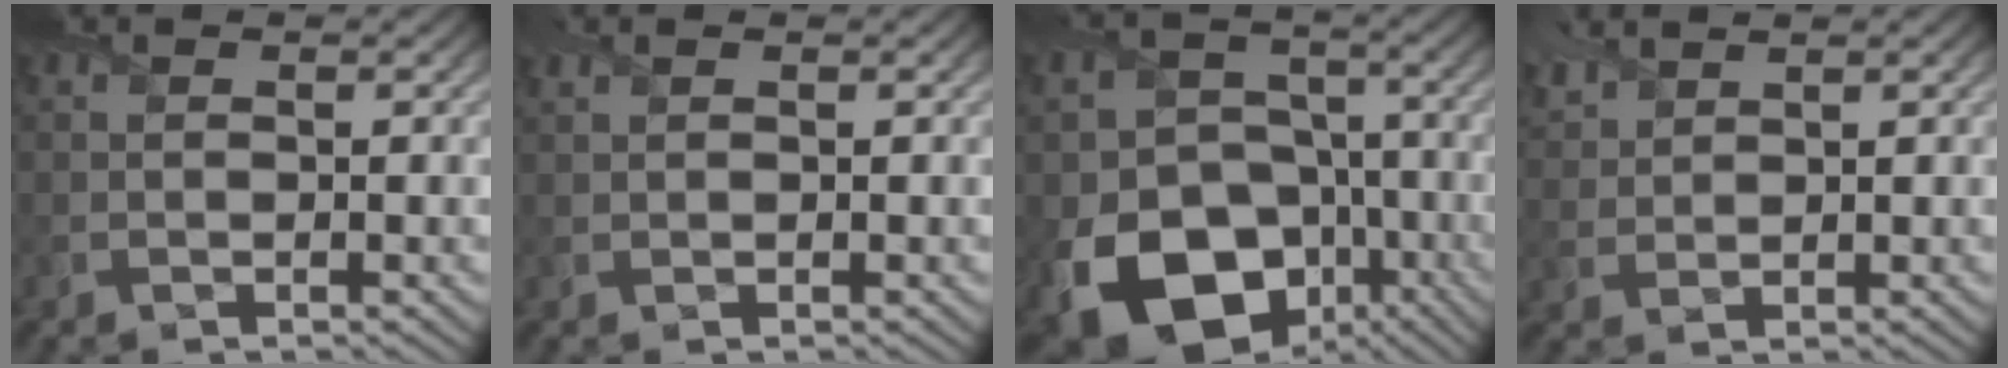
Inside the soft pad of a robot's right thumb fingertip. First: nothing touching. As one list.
[{"total": 0.7, "force": [0.6, 0.1, 0.3], "torque": [-0.011, 0.003, 0.015]}, {"total": 16.9, "force": [-7.4, 12.7, 8.4], "torque": [-0.165, -0.047, -0.127]}, {"total": 3.5, "force": [3.0, 1.2, 1.4], "torque": [-0.043, 0.013, 0.067]}]